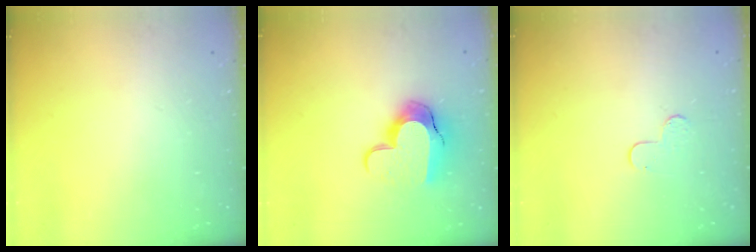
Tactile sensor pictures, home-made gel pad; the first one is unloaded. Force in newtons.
{"total": 12.9, "press": 12.9, "slide": 0.9}
{"total": 5.5, "press": 5.5, "slide": 0.5}